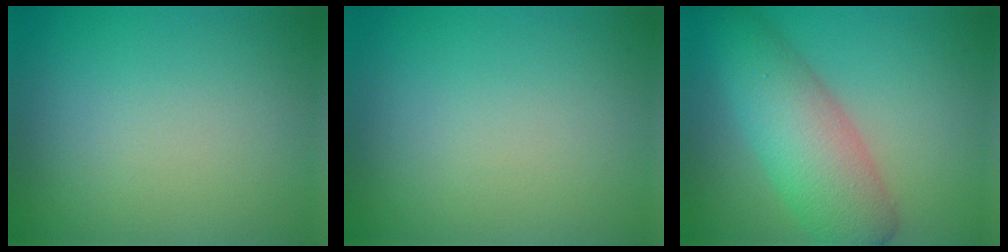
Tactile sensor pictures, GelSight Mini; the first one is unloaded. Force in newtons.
{"total": 0.0}
{"total": 7.3, "press": 7.3, "slide": 0.3}